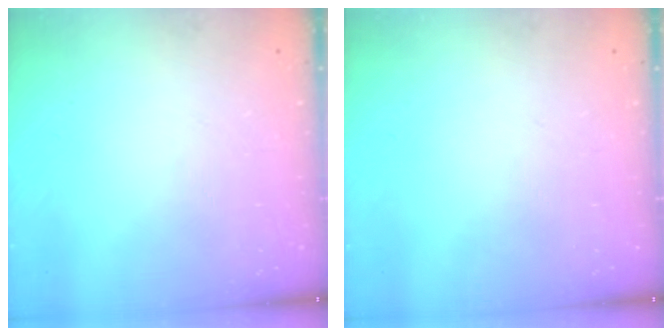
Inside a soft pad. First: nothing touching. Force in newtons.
{"total": 0.0}